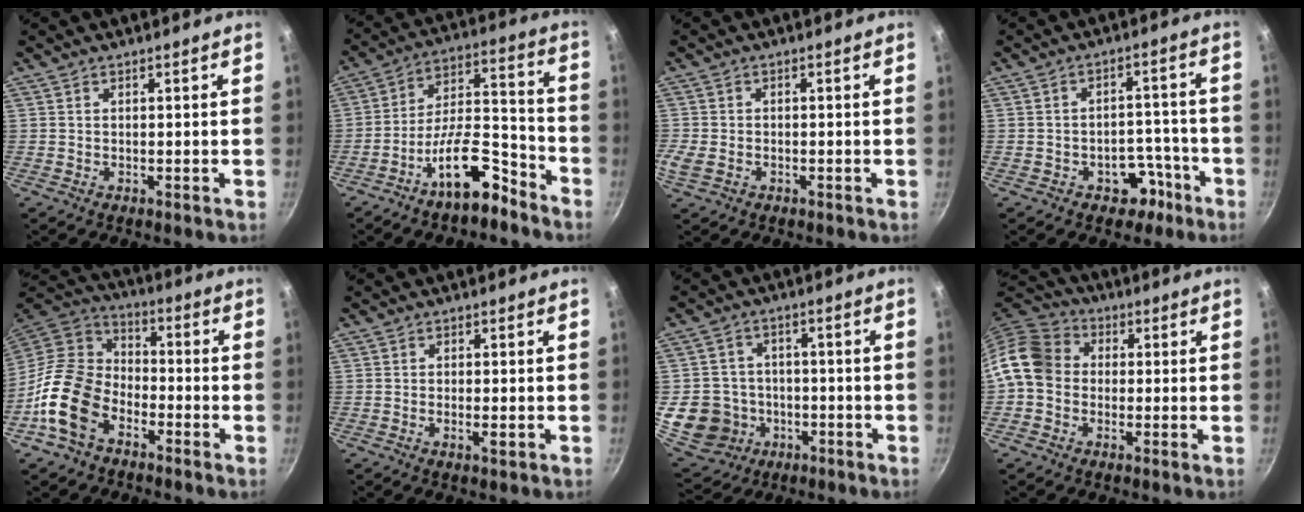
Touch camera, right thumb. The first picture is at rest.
{"total": 14.1, "force": [-9.1, 5.4, 9.3], "torque": [-0.127, 0.091, -0.157]}
{"total": 4.0, "force": [-1.4, 2.7, 2.5], "torque": [-0.062, 0.001, -0.030]}
{"total": 6.7, "force": [-3.7, 4.8, 2.8], "torque": [0.000, 0.046, -0.036]}
{"total": 14.8, "force": [-6.9, 10.0, 8.5], "torque": [-0.136, 0.054, -0.154]}
{"total": 1.9, "force": [-0.6, 0.6, 1.7], "torque": [-0.037, 0.000, -0.014]}
{"total": 12.3, "force": [-2.9, 11.2, 4.2], "torque": [-0.057, 0.030, -0.036]}
{"total": 10.2, "force": [-0.5, 8.5, 5.5], "torque": [-0.077, 0.025, -0.034]}